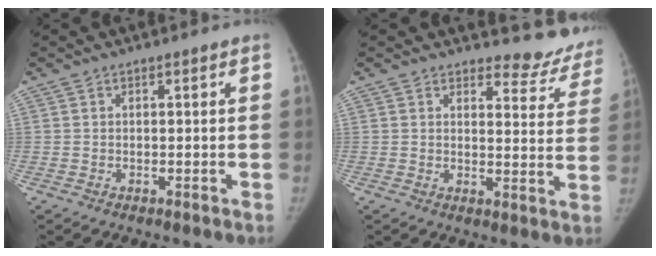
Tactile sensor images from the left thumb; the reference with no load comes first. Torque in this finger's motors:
{"motor_torque": [0.04, -0.07, -0.01, 0.10, 0.00]}